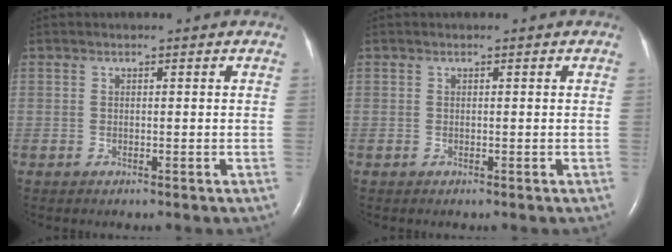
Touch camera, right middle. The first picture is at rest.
{"total": 0.0}